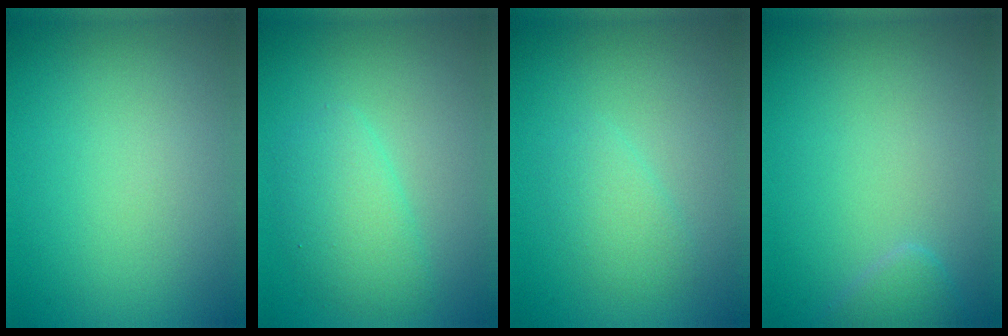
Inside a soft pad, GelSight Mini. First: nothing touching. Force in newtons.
{"total": 3.3, "press": 3.3, "slide": 0.1}
{"total": 1.8, "press": 1.8, "slide": 0.1}
{"total": 1.4, "press": 1.4, "slide": 0.1}